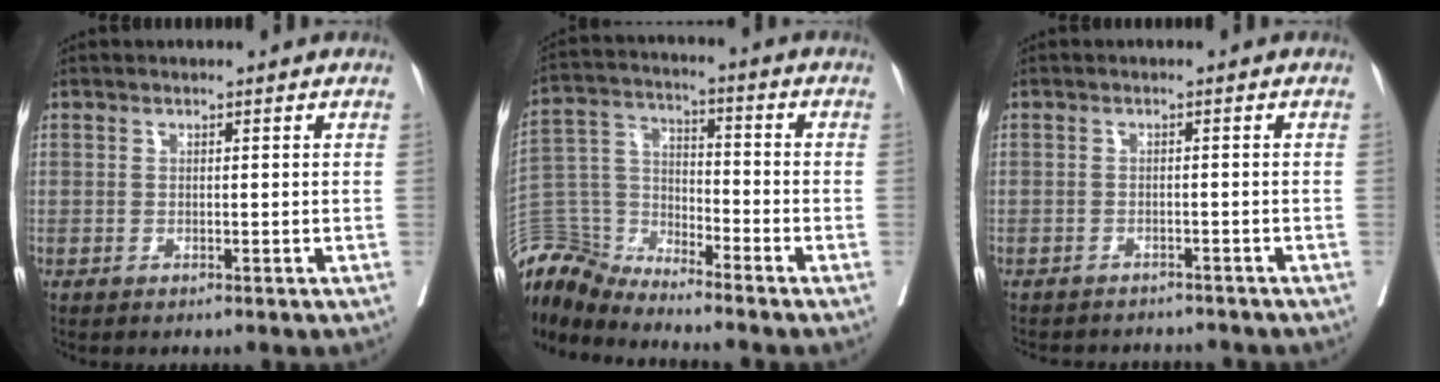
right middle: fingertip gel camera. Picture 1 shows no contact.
{"total": 9.0, "force": [-9.0, 0.7, -0.9], "torque": [0.015, 0.036, -0.181]}
{"total": 7.5, "force": [-7.1, 2.1, 1.5], "torque": [-0.019, 0.001, -0.086]}